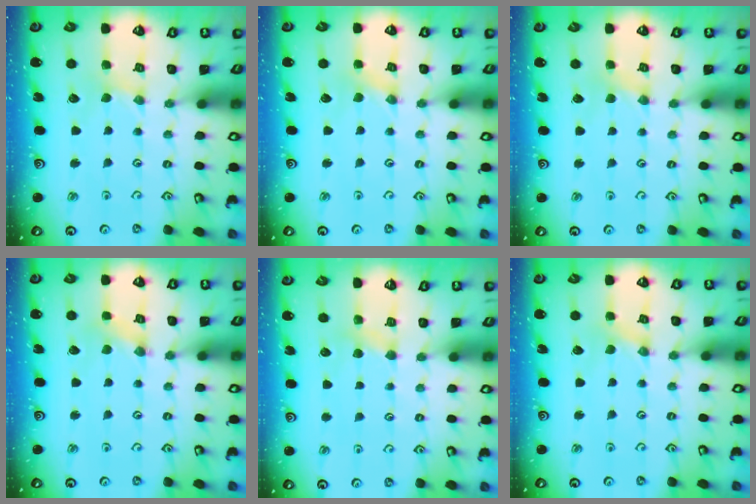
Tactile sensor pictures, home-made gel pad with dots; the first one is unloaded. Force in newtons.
{"total": 0.0}
{"total": 1.6, "press": 1.5, "slide": 0.4}
{"total": 1.1, "press": 1.1, "slide": 0.2}
{"total": 2.9, "press": 2.9, "slide": 0.5}
{"total": 0.0}